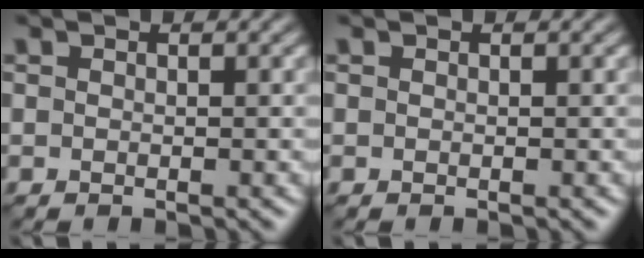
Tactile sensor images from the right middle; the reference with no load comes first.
{"total": 0.0}